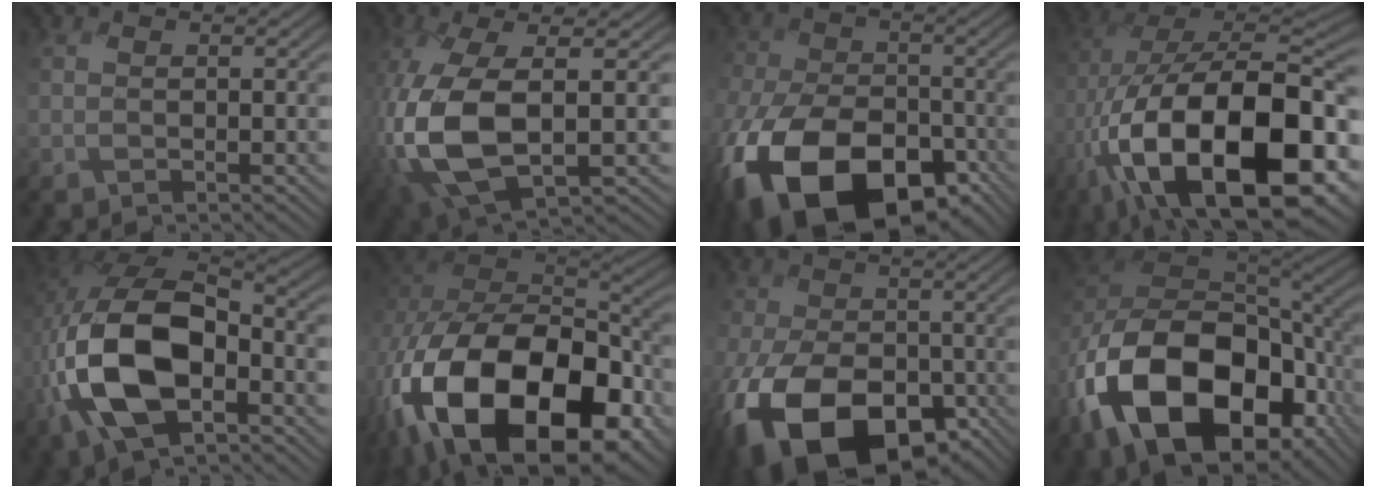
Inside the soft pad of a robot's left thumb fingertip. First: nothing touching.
{"total": 12.9, "force": [-2.9, 5.9, 11.1], "torque": [-0.280, -0.024, -0.053]}
{"total": 18.5, "force": [-9.9, 11.0, 11.1], "torque": [-0.254, -0.056, -0.167]}
{"total": 21.6, "force": [-7.8, 10.1, 17.4], "torque": [-0.326, -0.024, -0.120]}
{"total": 14.2, "force": [-4.1, 7.9, 11.1], "torque": [-0.250, -0.013, -0.088]}
{"total": 21.5, "force": [-9.9, 12.4, 14.5], "torque": [-0.336, -0.050, -0.150]}
{"total": 15.6, "force": [-7.3, 9.6, 9.9], "torque": [-0.210, -0.054, -0.128]}
{"total": 20.7, "force": [-8.4, 12.9, 13.8], "torque": [-0.320, -0.050, -0.131]}